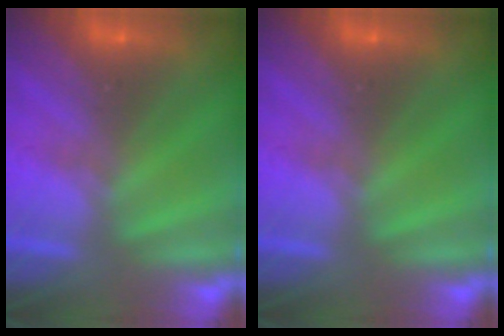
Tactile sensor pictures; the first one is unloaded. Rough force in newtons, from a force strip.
{"total": 0.0}